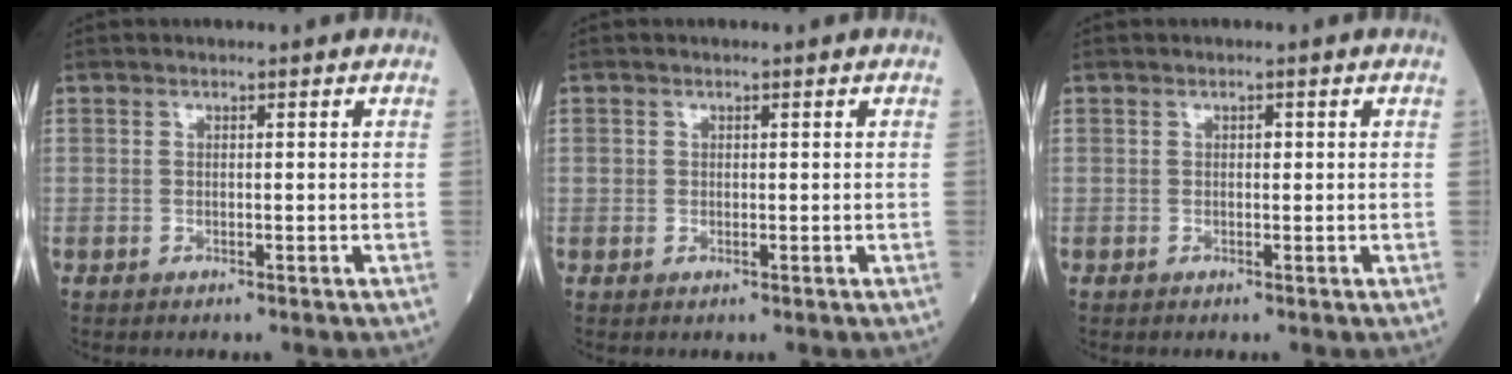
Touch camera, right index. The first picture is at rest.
{"total": 0.6, "force": [0.0, 0.5, 0.3], "torque": [-0.005, -0.001, -0.002]}
{"total": 0.6, "force": [0.1, 0.4, 0.4], "torque": [-0.006, 0.001, 0.000]}